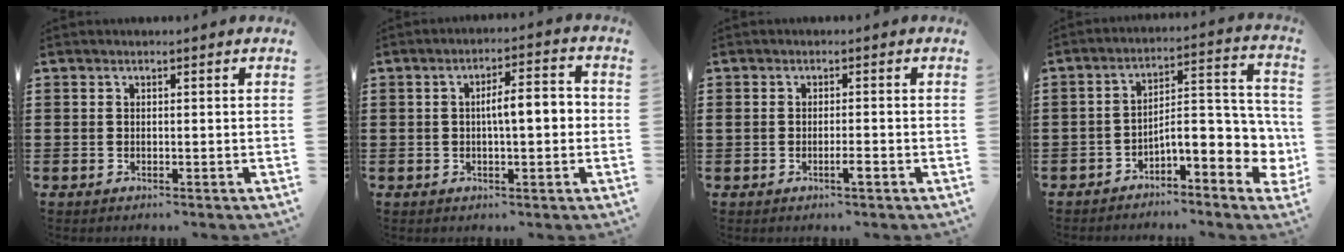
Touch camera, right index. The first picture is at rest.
{"total": 5.6, "force": [-0.2, 1.5, 5.4], "torque": [-0.080, 0.002, -0.011]}
{"total": 1.6, "force": [-0.9, 0.2, 1.3], "torque": [-0.024, -0.001, -0.015]}
{"total": 7.2, "force": [-2.8, 2.9, 5.9], "torque": [-0.082, -0.025, -0.059]}